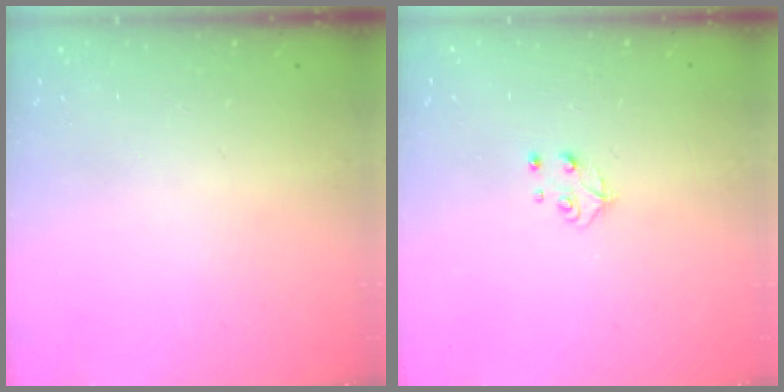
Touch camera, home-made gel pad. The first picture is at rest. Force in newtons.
{"total": 4.9, "press": 4.8, "slide": 0.6}